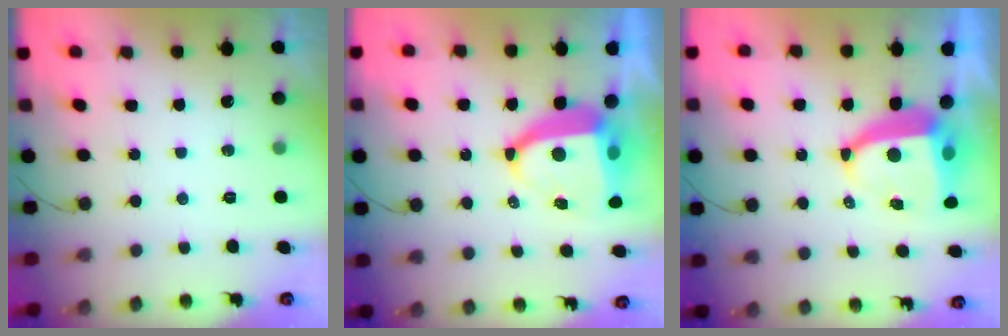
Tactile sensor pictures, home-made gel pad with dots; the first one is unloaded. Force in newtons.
{"total": 10.2, "press": 10.1, "slide": 1.0}
{"total": 10.1, "press": 10.1, "slide": 1.2}